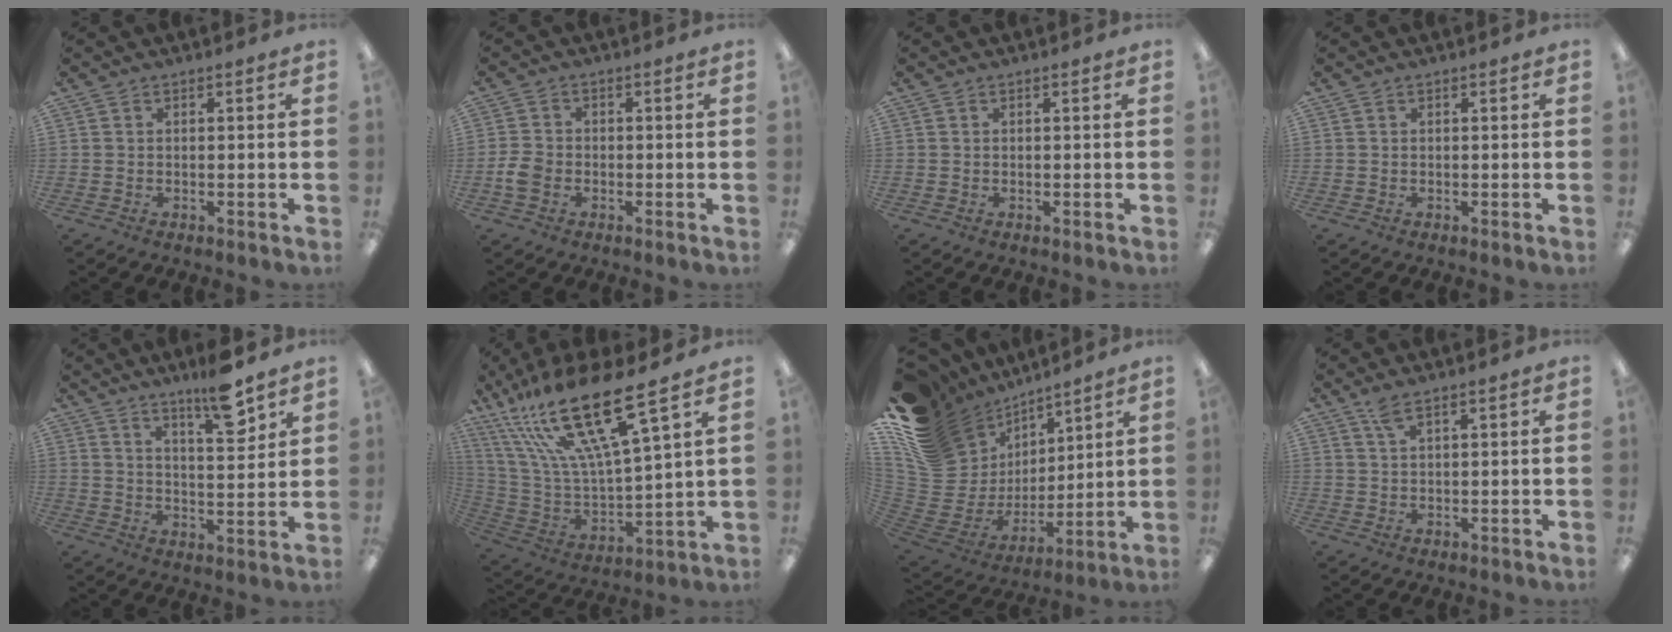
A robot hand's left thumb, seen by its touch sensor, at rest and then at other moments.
{"total": 4.0, "force": [-1.3, 3.0, 2.3], "torque": [-0.051, 0.006, -0.027]}
{"total": 0.0}
{"total": 0.0}
{"total": 10.5, "force": [7.8, 2.3, 6.6], "torque": [-0.092, -0.049, 0.128]}
{"total": 23.7, "force": [16.9, 5.2, 15.7], "torque": [-0.319, -0.109, 0.281]}
{"total": 18.9, "force": [9.8, 13.8, 8.4], "torque": [-0.188, -0.067, 0.202]}
{"total": 3.0, "force": [2.2, 0.5, 2.0], "torque": [-0.045, 0.002, 0.038]}